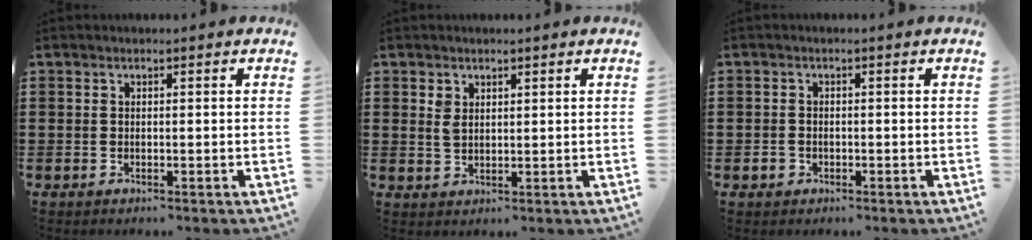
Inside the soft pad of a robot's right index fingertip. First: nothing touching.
{"total": 2.2, "force": [1.3, 1.2, 1.3], "torque": [-0.029, 0.004, 0.024]}
{"total": 1.3, "force": [-0.6, 1.0, 0.4], "torque": [-0.011, 0.002, -0.014]}